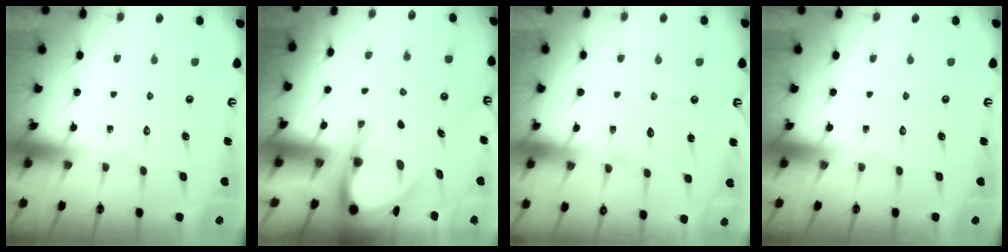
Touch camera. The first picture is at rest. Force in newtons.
{"total": 7.4, "press": 7.4, "slide": 0.8}
{"total": 8.7, "press": 8.6, "slide": 0.7}
{"total": 0.0}